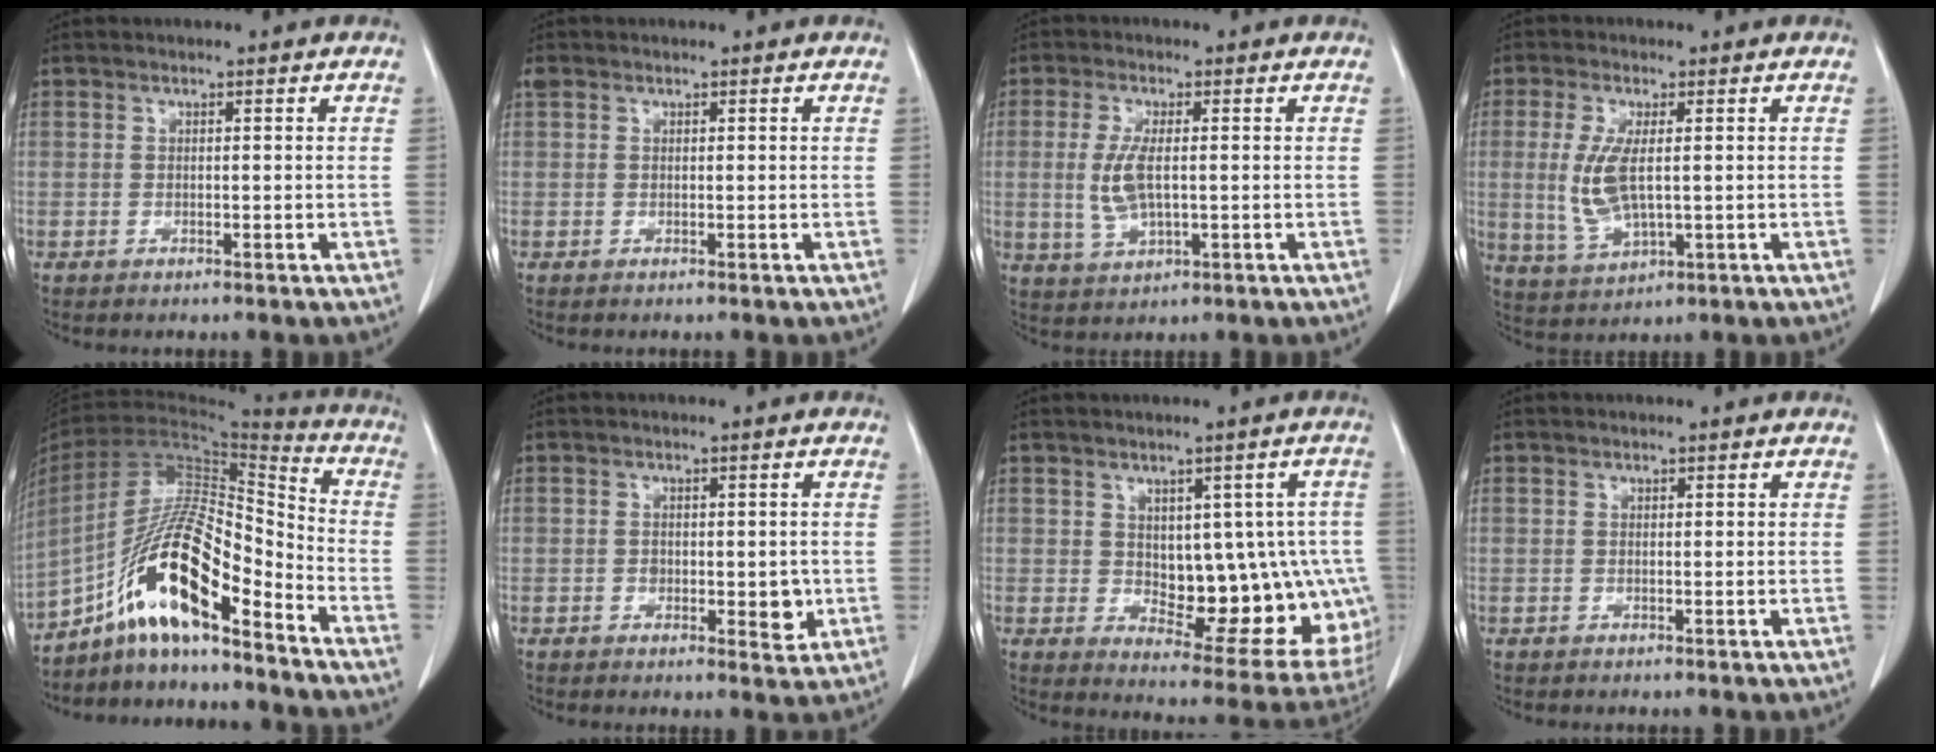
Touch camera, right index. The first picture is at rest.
{"total": 0.9, "force": [0.4, 0.7, 0.4], "torque": [-0.016, 0.017, 0.009]}
{"total": 5.7, "force": [-0.1, 2.0, 5.3], "torque": [-0.124, -0.004, 0.004]}
{"total": 7.3, "force": [0.3, 2.3, 6.9], "torque": [-0.160, -0.008, 0.012]}
{"total": 15.4, "force": [-9.9, 2.4, 11.5], "torque": [-0.217, 0.016, -0.177]}
{"total": 4.4, "force": [-0.8, 2.4, 3.6], "torque": [-0.040, -0.003, -0.006]}
{"total": 15.9, "force": [-0.4, 8.2, 13.7], "torque": [-0.132, 0.012, 0.020]}
{"total": 0.0}